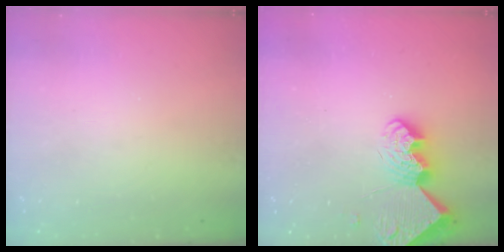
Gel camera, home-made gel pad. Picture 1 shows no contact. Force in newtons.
{"total": 9.7, "press": 9.7, "slide": 0.9}